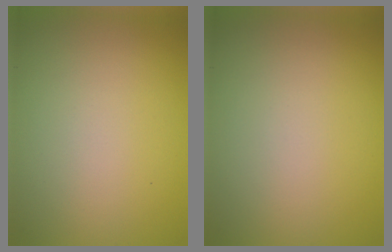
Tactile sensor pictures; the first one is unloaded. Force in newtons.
{"total": 0.0}